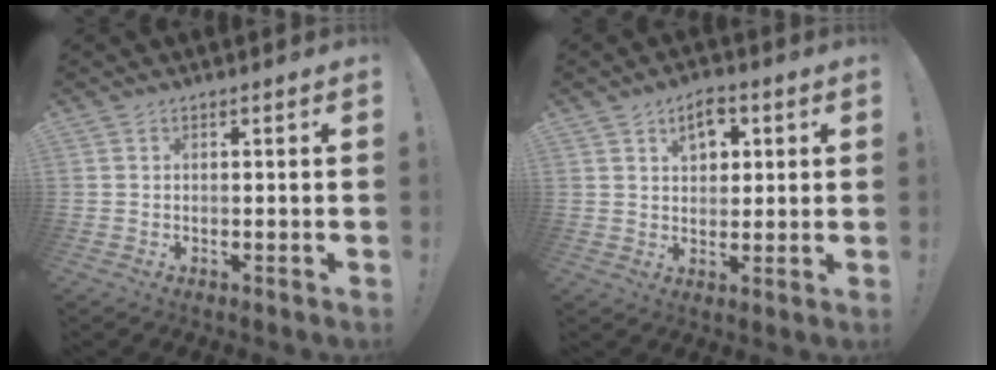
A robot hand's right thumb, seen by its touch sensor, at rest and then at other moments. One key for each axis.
{"total": 7.0, "fx": 3.2, "fy": 4.8, "fz": 4.1, "tx": -0.058, "ty": -0.003, "tz": 0.055}